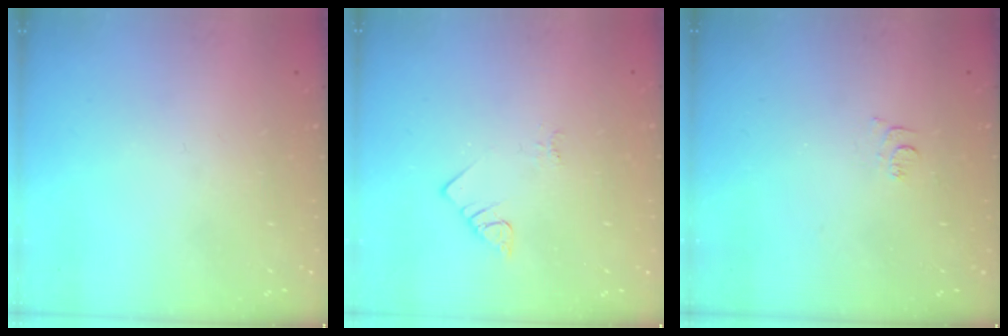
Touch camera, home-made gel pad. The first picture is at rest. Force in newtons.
{"total": 2.3, "press": 2.3, "slide": 0.4}
{"total": 4.5, "press": 4.5, "slide": 0.7}